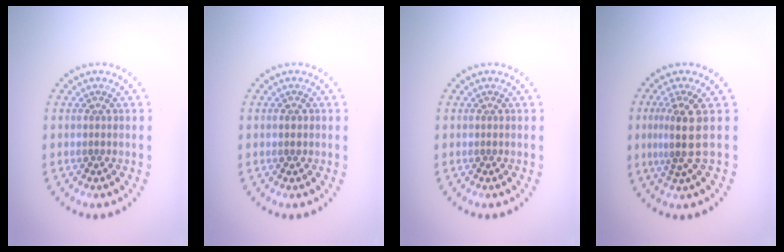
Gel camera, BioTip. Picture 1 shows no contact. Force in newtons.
{"total": 1.0, "press": 1.0, "slide": 0.0}
{"total": 0.0}
{"total": 3.3, "press": 2.5, "slide": 2.1}